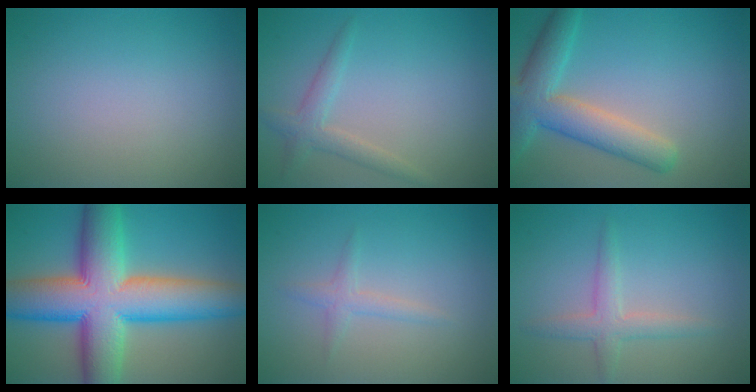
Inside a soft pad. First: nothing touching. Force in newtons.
{"total": 2.1, "press": 2.1, "slide": 0.0}
{"total": 6.0, "press": 6.0, "slide": 0.4}
{"total": 14.2, "press": 14.2, "slide": 0.2}
{"total": 1.5, "press": 1.5, "slide": 0.0}
{"total": 2.3, "press": 2.3, "slide": 0.0}